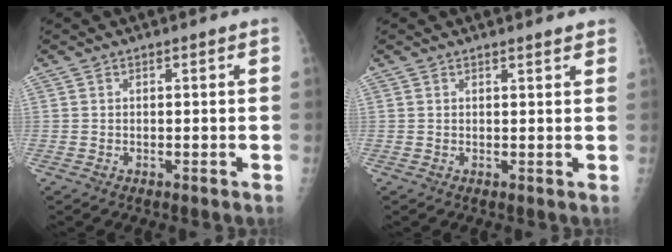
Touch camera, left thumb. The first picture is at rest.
{"total": 2.4, "force": [2.2, 0.6, 0.7], "torque": [0.002, -0.007, 0.020]}